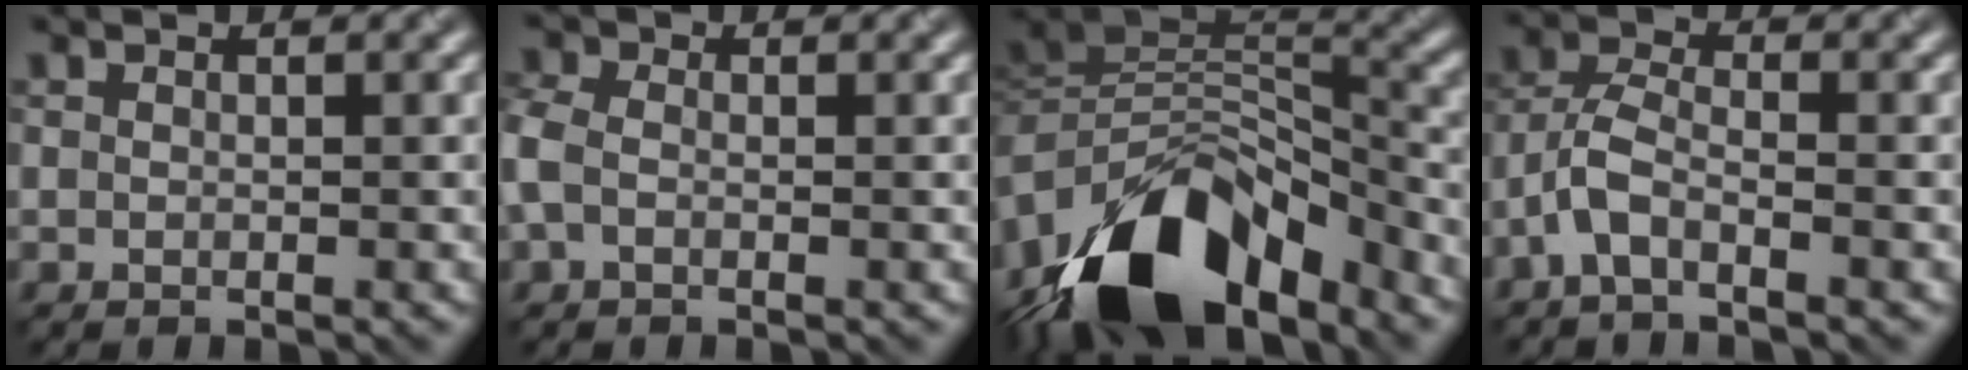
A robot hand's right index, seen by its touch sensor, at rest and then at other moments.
{"total": 2.1, "force": [-0.4, 1.6, 1.3], "torque": [-0.043, 0.004, -0.019]}
{"total": 13.4, "force": [-8.2, 6.4, 8.4], "torque": [-0.155, 0.005, -0.138]}
{"total": 2.8, "force": [-1.8, 0.9, 2.0], "torque": [-0.045, 0.009, -0.046]}